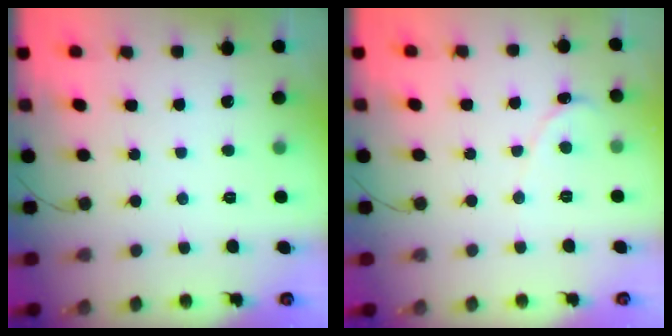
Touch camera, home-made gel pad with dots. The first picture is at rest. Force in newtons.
{"total": 0.0}